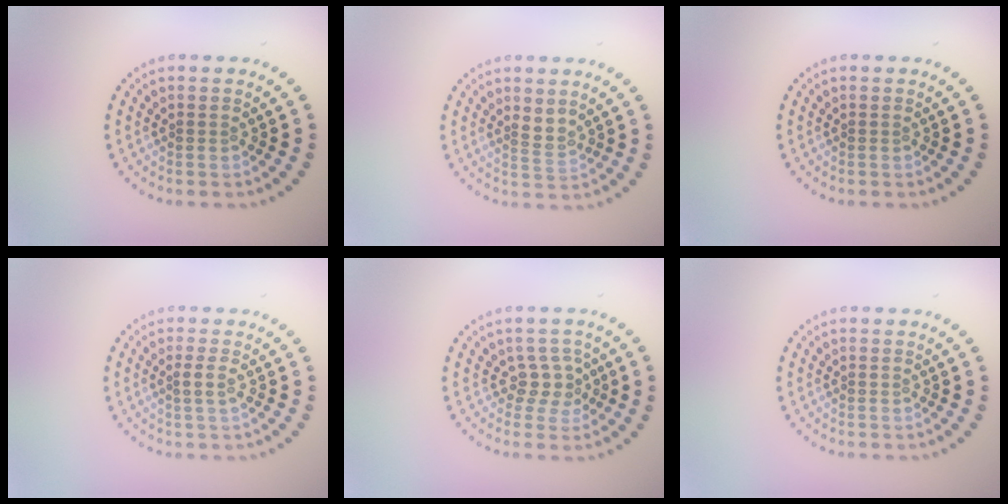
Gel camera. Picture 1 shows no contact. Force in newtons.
{"total": 1.6, "press": 1.2, "slide": 1.0}
{"total": 0.0}
{"total": 1.3, "press": 1.0, "slide": 0.8}
{"total": 2.2, "press": 1.6, "slide": 1.4}
{"total": 0.0}